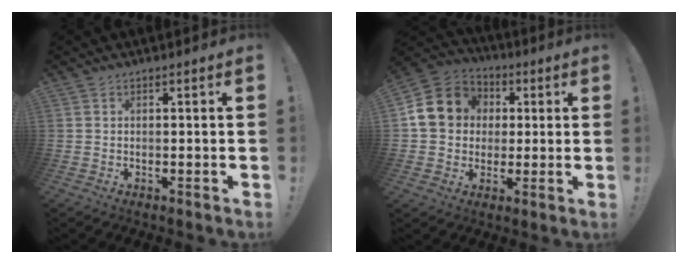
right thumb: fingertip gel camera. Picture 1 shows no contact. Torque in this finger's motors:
{"motor_torque": [0.58, 0.49, 0.91, -0.11, 0.02]}